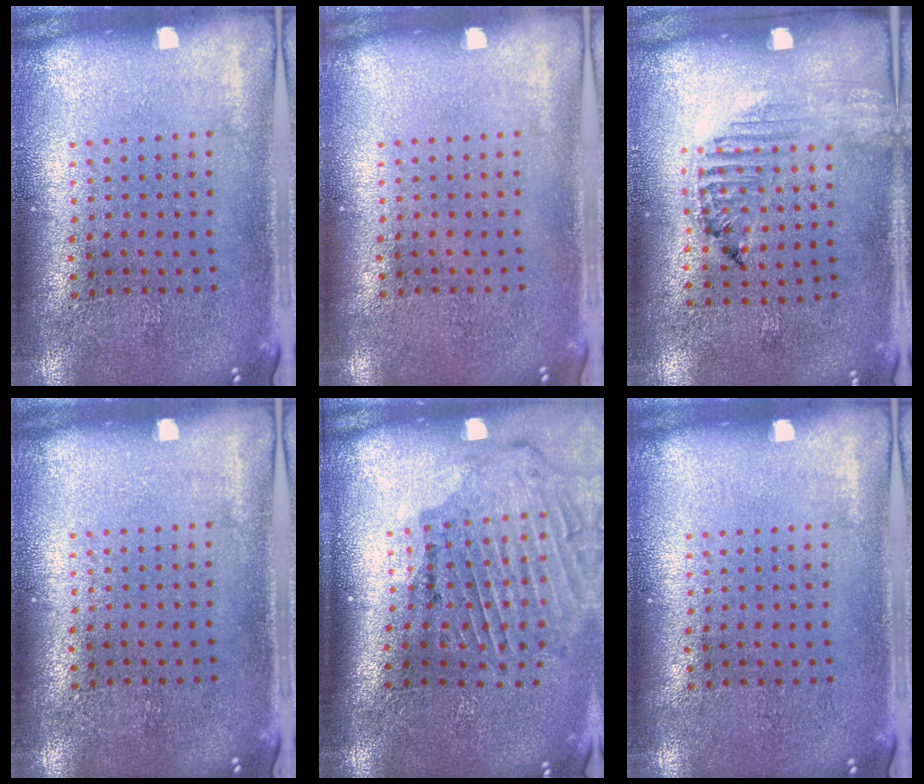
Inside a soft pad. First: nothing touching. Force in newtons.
{"total": 0.0}
{"total": 1.2, "press": 1.2, "slide": 0.2}
{"total": 0.0}
{"total": 2.0, "press": 1.9, "slide": 0.6}
{"total": 0.0}